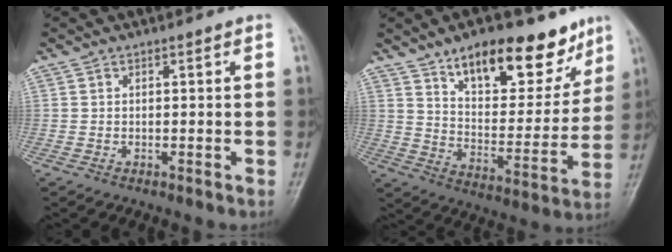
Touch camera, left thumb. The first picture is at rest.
{"total": 20.0, "force": [13.0, 9.0, 12.3], "torque": [-0.123, -0.064, 0.206]}